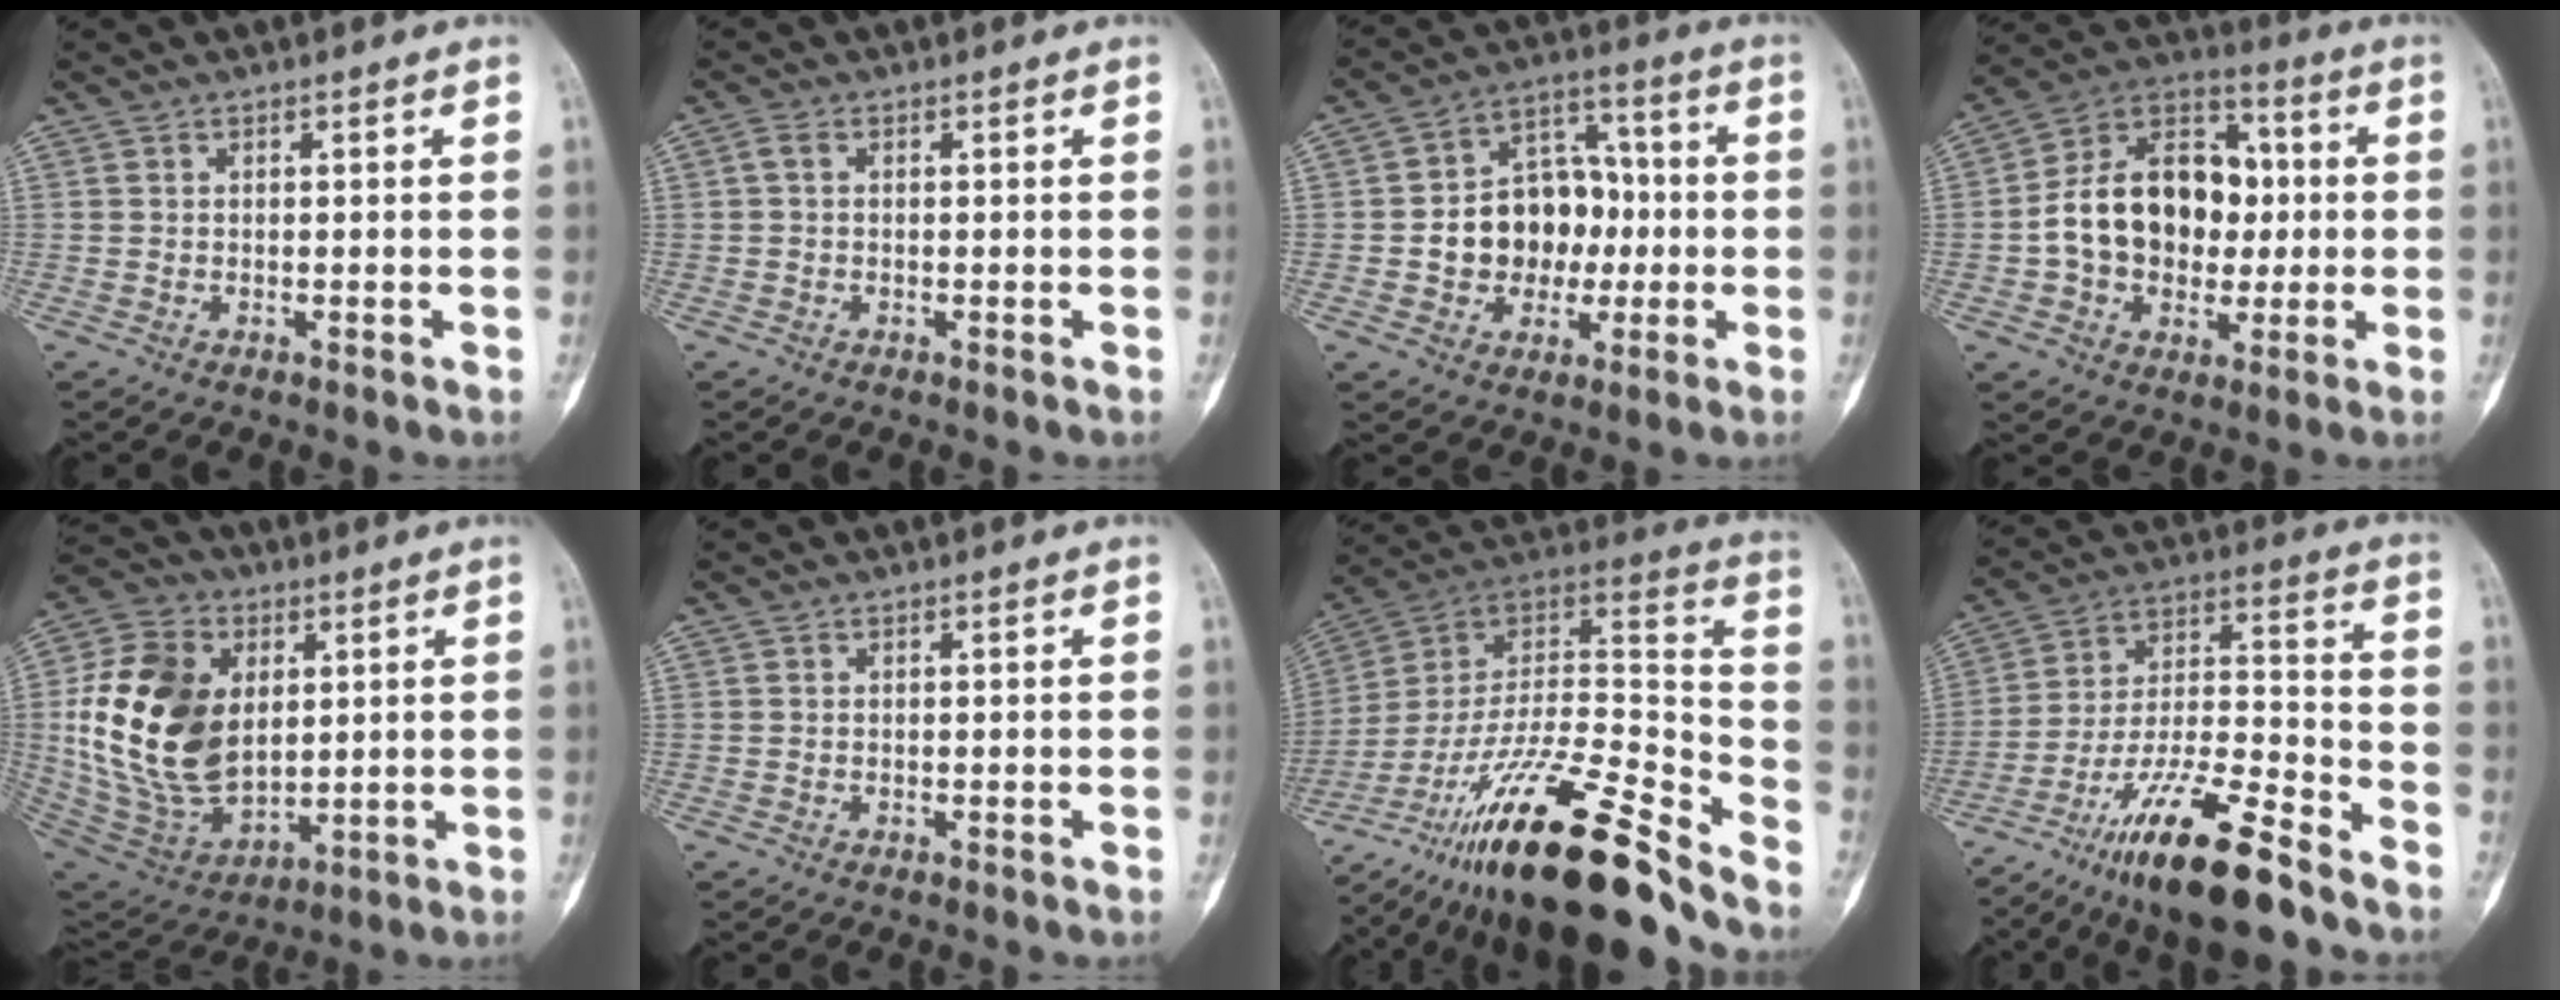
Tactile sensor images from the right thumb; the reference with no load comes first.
{"total": 1.3, "force": [0.1, 0.8, 1.0], "torque": [-0.022, 0.002, 0.000]}
{"total": 13.7, "force": [-1.2, 10.8, 8.4], "torque": [-0.081, 0.039, -0.018]}
{"total": 19.2, "force": [-0.1, 14.1, 13.1], "torque": [-0.178, 0.034, -0.002]}
{"total": 22.7, "force": [3.0, 15.5, 16.3], "torque": [-0.303, -0.015, 0.071]}
{"total": 0.0}
{"total": 30.6, "force": [-22.2, 7.0, 19.8], "torque": [-0.293, 0.080, -0.375]}
{"total": 19.4, "force": [-13.7, 4.4, 13.0], "torque": [-0.251, 0.076, -0.239]}